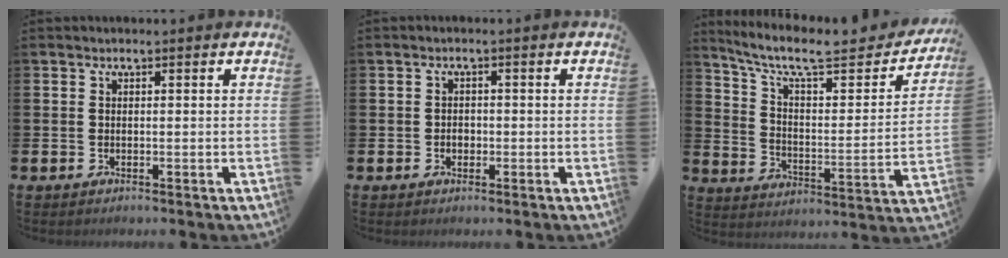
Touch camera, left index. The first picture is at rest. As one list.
[{"total": 1.4, "force": [-0.3, 1.2, 0.7], "torque": [-0.009, 0.004, -0.010]}, {"total": 8.8, "force": [7.2, 2.5, 4.5], "torque": [-0.104, -0.053, 0.115]}]